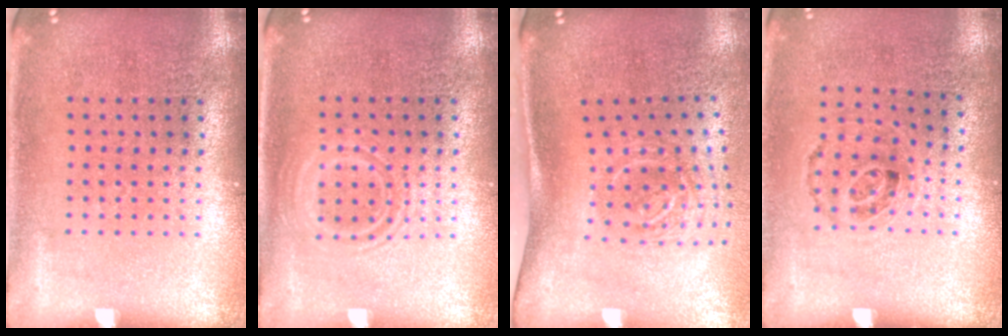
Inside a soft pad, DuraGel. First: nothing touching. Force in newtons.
{"total": 1.1, "press": 1.0, "slide": 0.5}
{"total": 2.0, "press": 1.3, "slide": 1.5}
{"total": 0.9, "press": 0.7, "slide": 0.6}